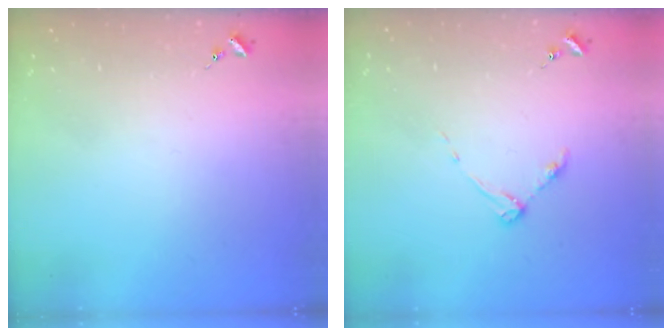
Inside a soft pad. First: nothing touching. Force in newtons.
{"total": 4.9, "press": 4.8, "slide": 0.7}